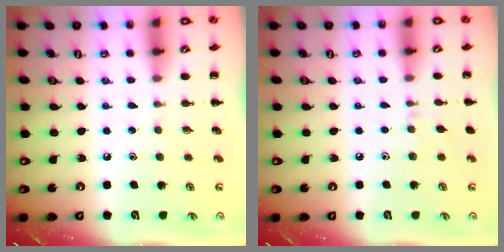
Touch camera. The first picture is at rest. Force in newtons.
{"total": 4.9, "press": 4.5, "slide": 1.8}